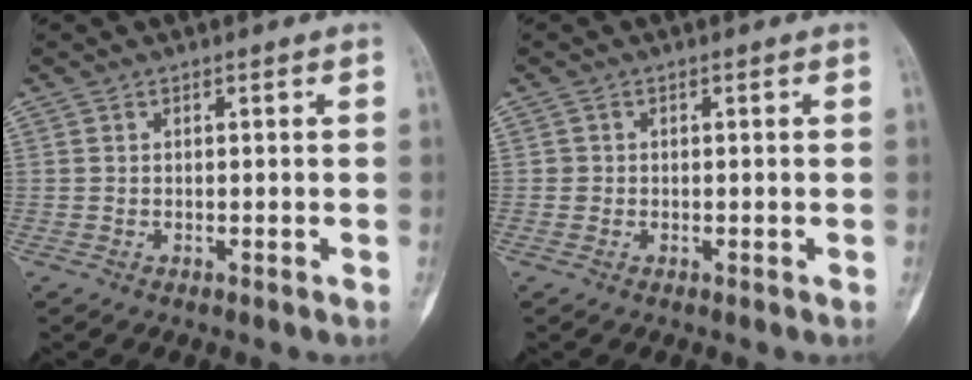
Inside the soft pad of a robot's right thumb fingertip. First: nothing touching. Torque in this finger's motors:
{"motor_torque": [0.29, 0.55, 0.08, 0.10, -0.11]}